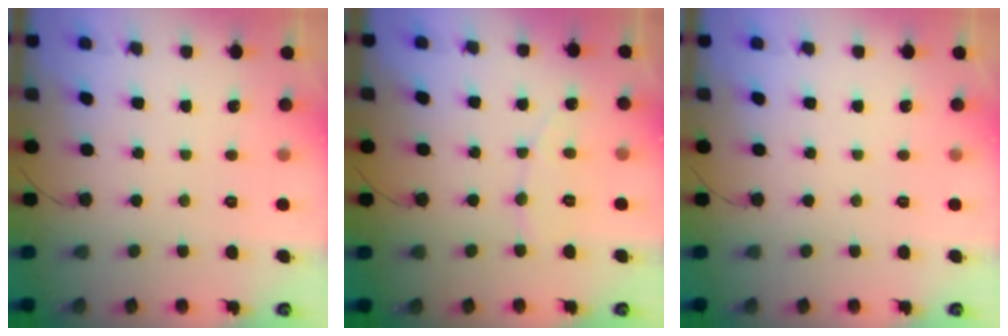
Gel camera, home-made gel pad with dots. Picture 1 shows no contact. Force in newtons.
{"total": 4.9, "press": 4.9, "slide": 0.4}
{"total": 0.0}